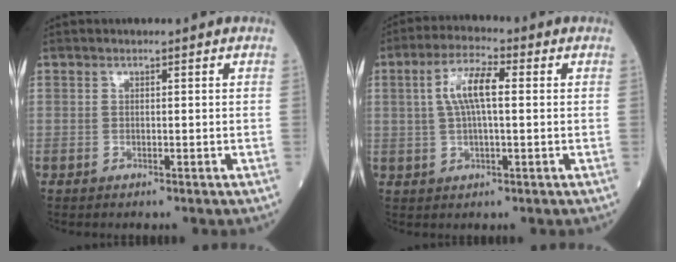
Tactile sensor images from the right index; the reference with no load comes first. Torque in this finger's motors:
{"motor_torque": [0.42, 0.25, 0.20, 0.10]}